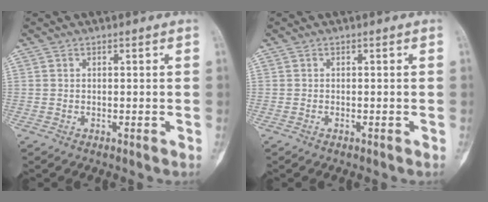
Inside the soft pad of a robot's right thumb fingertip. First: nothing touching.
{"total": 0.0}